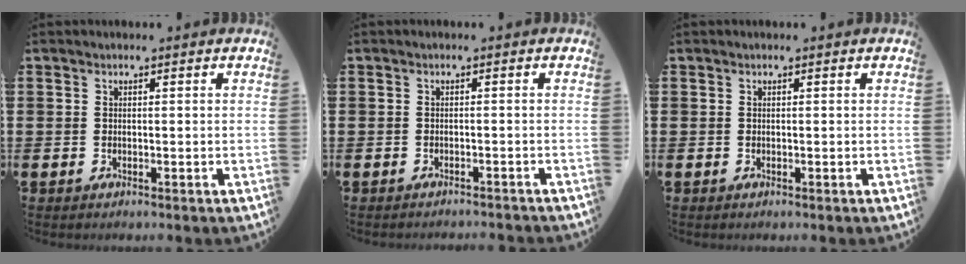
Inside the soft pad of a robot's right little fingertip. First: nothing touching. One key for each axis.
{"total": 0.8, "fx": -0.8, "fy": -0.1, "fz": 0.0, "tx": -0.001, "ty": 0.000, "tz": -0.016}
{"total": 0.0}